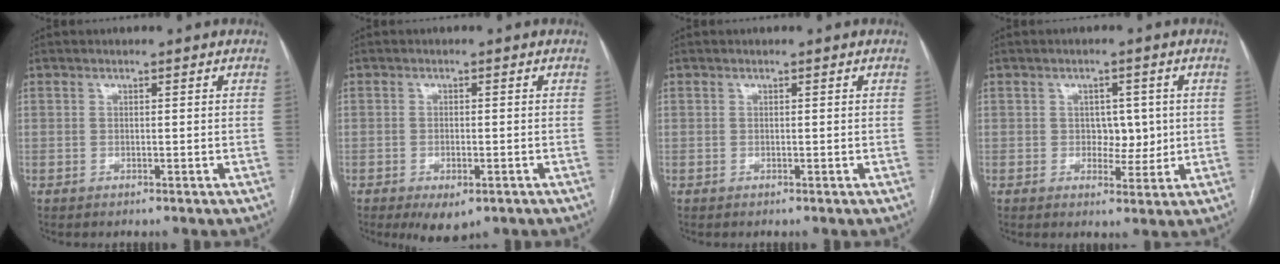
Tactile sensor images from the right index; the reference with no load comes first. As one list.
[{"total": 4.7, "force": [-2.5, 1.8, 3.5], "torque": [-0.054, -0.008, -0.029]}, {"total": 0.0}, {"total": 4.1, "force": [0.2, 2.8, 3.0], "torque": [-0.032, 0.005, 0.009]}]